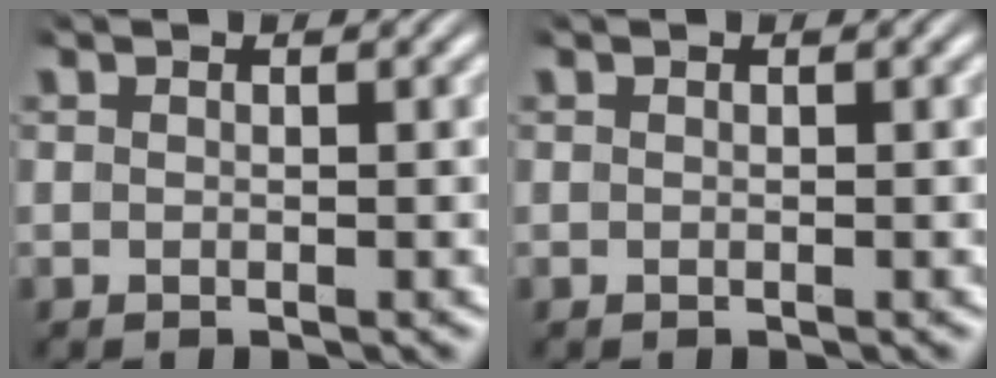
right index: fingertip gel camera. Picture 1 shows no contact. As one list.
[{"total": 0.0}]